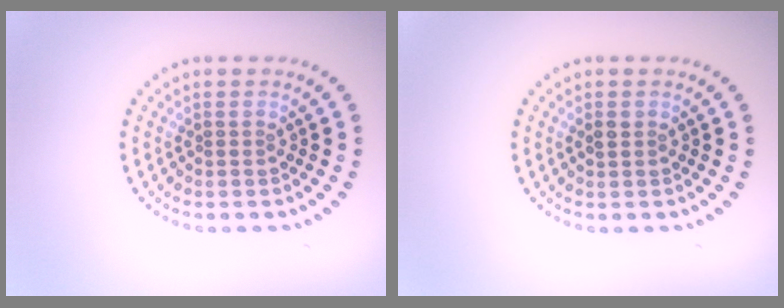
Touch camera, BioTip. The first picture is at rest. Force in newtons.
{"total": 0.8, "press": 0.7, "slide": 0.3}